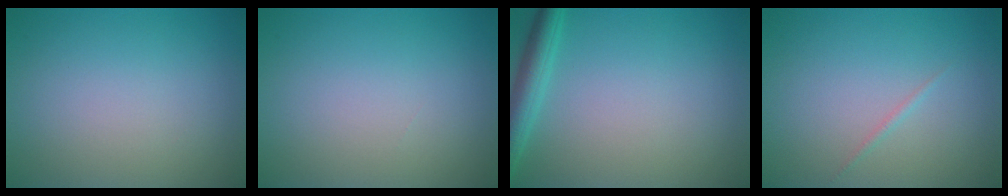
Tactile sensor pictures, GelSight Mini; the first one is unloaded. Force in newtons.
{"total": 0.0}
{"total": 3.0, "press": 3.0, "slide": 0.1}
{"total": 0.6, "press": 0.6, "slide": 0.0}